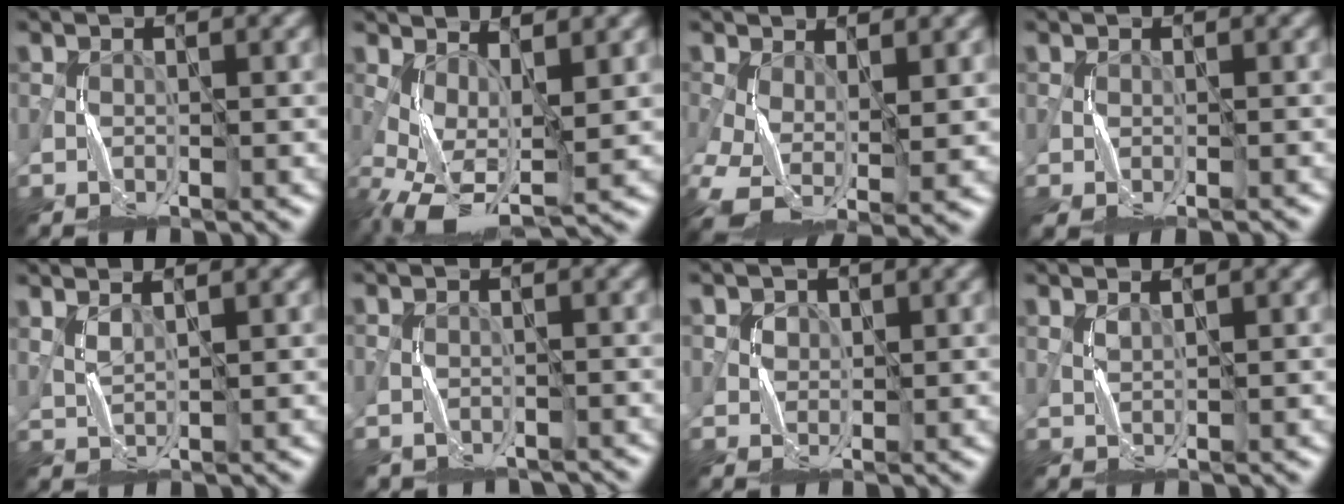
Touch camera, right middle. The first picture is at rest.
{"total": 5.4, "force": [-0.9, 2.3, 4.8], "torque": [-0.108, 0.001, -0.018]}
{"total": 7.9, "force": [-2.3, 4.1, 6.4], "torque": [-0.142, -0.021, -0.041]}
{"total": 1.4, "force": [-0.5, 0.2, 1.3], "torque": [-0.029, -0.003, -0.006]}
{"total": 1.5, "force": [1.3, 0.2, 0.7], "torque": [-0.017, -0.002, 0.029]}
{"total": 2.3, "force": [-1.8, 1.4, 0.4], "torque": [-0.008, -0.004, -0.029]}
{"total": 2.0, "force": [1.2, 1.5, 0.3], "torque": [-0.014, 0.005, 0.021]}
{"total": 0.6, "force": [0.6, 0.0, 0.0], "torque": [-0.009, 0.002, 0.015]}